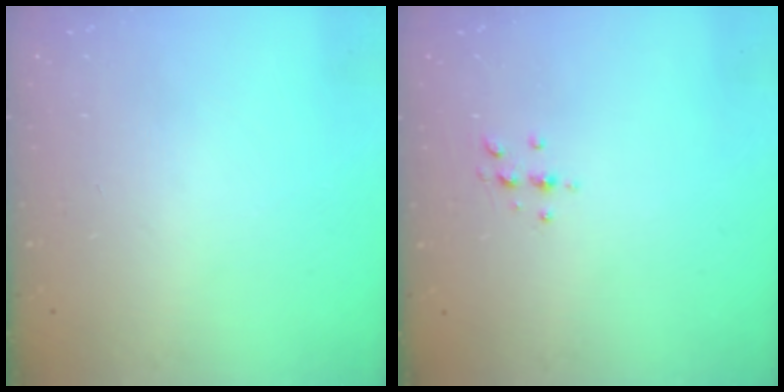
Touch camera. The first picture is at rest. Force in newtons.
{"total": 3.5, "press": 3.4, "slide": 0.3}